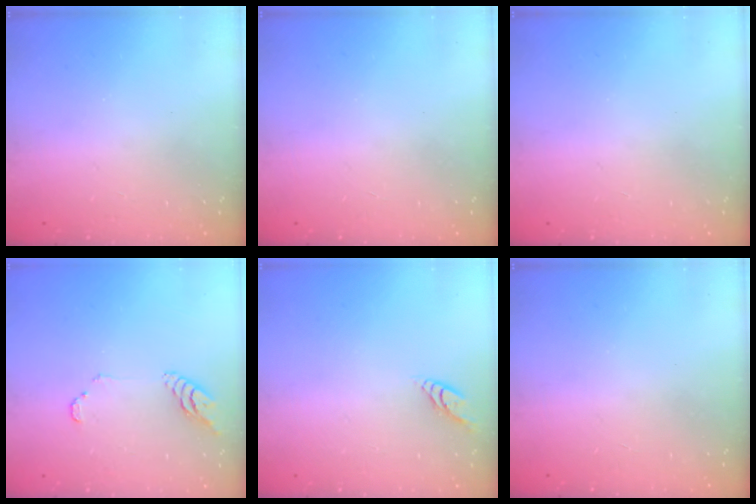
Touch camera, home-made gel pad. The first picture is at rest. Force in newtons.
{"total": 0.0}
{"total": 0.0}
{"total": 6.3, "press": 6.3, "slide": 0.3}
{"total": 4.3, "press": 4.3, "slide": 0.5}
{"total": 0.0}